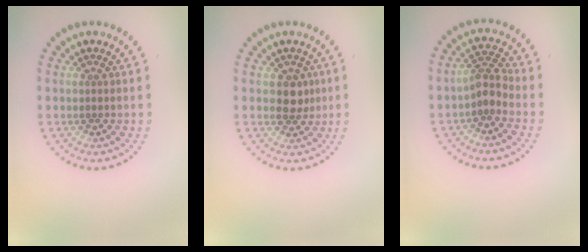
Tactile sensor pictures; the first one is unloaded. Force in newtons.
{"total": 2.0, "press": 1.8, "slide": 0.9}
{"total": 2.1, "press": 1.7, "slide": 1.2}